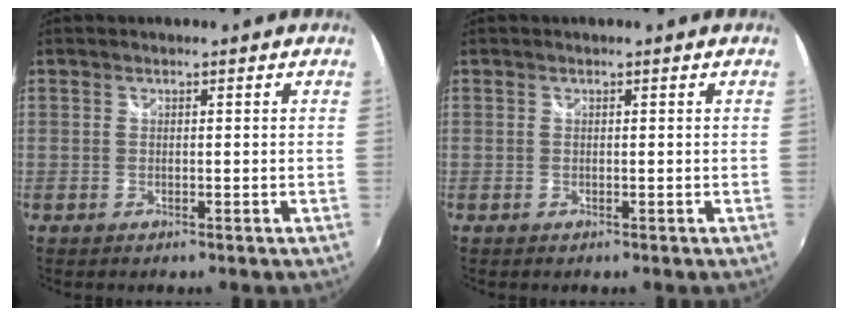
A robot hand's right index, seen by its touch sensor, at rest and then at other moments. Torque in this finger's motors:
{"motor_torque": [-0.01, 0.01, 0.00, 0.00]}